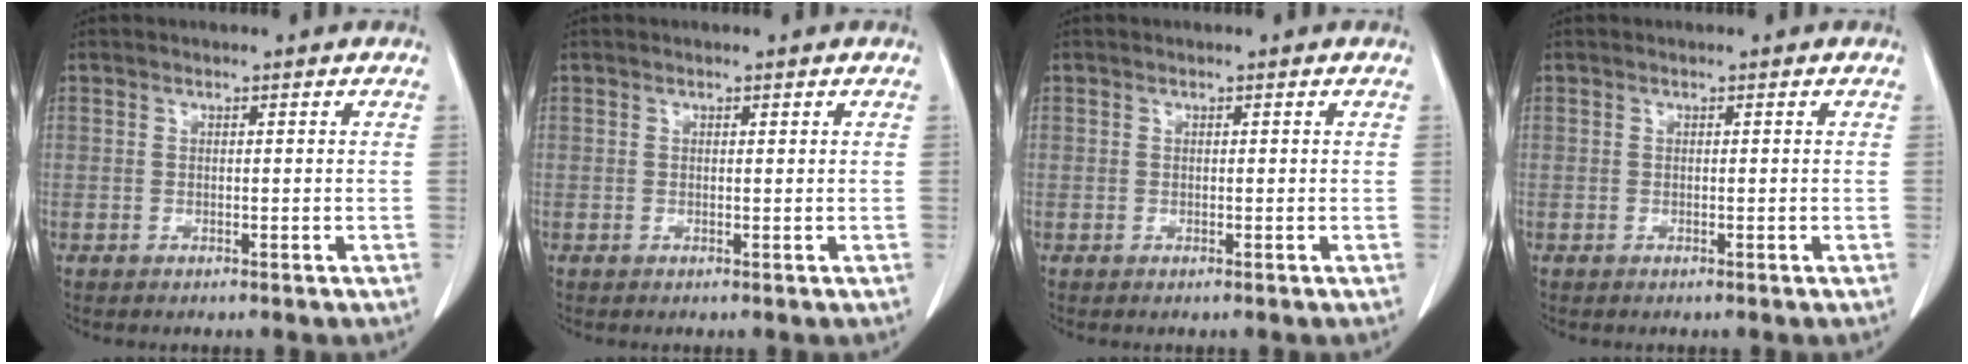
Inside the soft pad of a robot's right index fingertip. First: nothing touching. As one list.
[{"total": 0.0}, {"total": 0.0}, {"total": 0.0}]